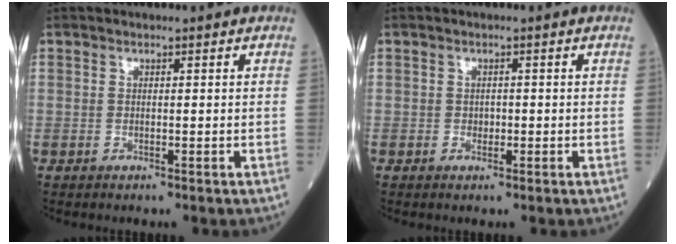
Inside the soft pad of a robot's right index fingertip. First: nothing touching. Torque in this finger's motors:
{"motor_torque": [-0.27, -0.04, -0.02, -0.01]}